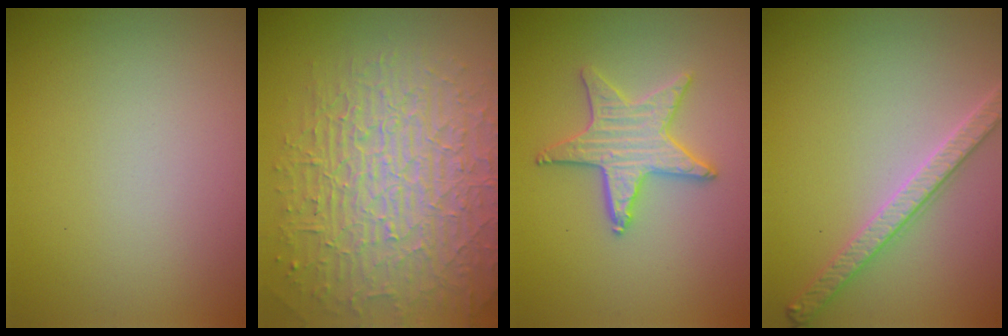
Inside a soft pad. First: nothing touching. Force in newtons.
{"total": 9.8, "press": 6.3, "slide": 7.5}
{"total": 3.7, "press": 3.6, "slide": 0.8}
{"total": 3.2, "press": 3.0, "slide": 1.0}